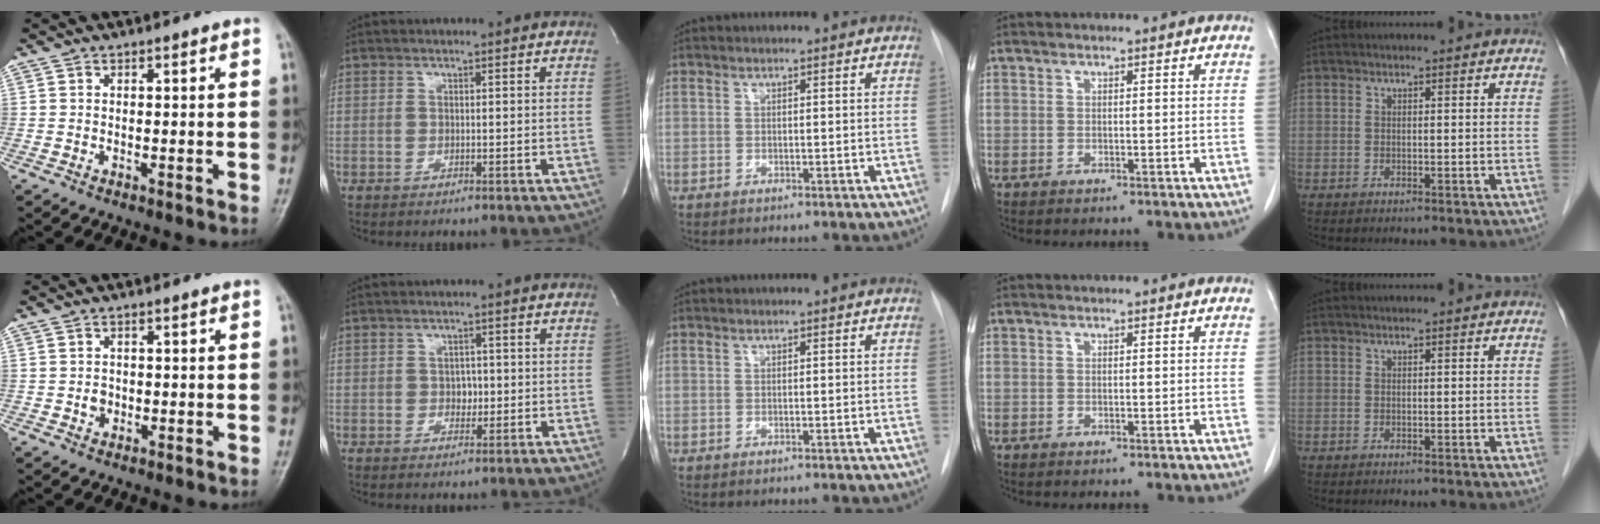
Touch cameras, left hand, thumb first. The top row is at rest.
{"thumb": {"total": 1.6, "force": [-0.2, 1.5, 0.7], "torque": [-0.004, 0.004, -0.002]}, "index": {"total": 2.0, "force": [-0.5, 1.5, 1.2], "torque": [-0.014, 0.000, -0.008]}}